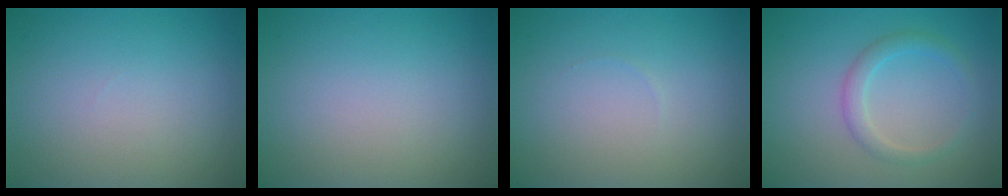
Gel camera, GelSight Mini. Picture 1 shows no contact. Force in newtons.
{"total": 0.0}
{"total": 0.0}
{"total": 2.0, "press": 2.0, "slide": 0.1}